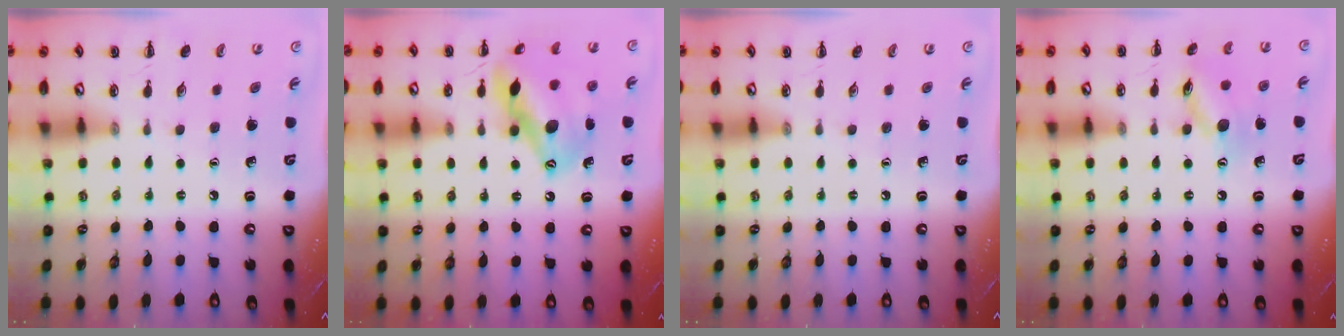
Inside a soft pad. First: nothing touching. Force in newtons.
{"total": 16.1, "press": 15.5, "slide": 4.3}
{"total": 0.0}
{"total": 11.0, "press": 11.0, "slide": 0.5}